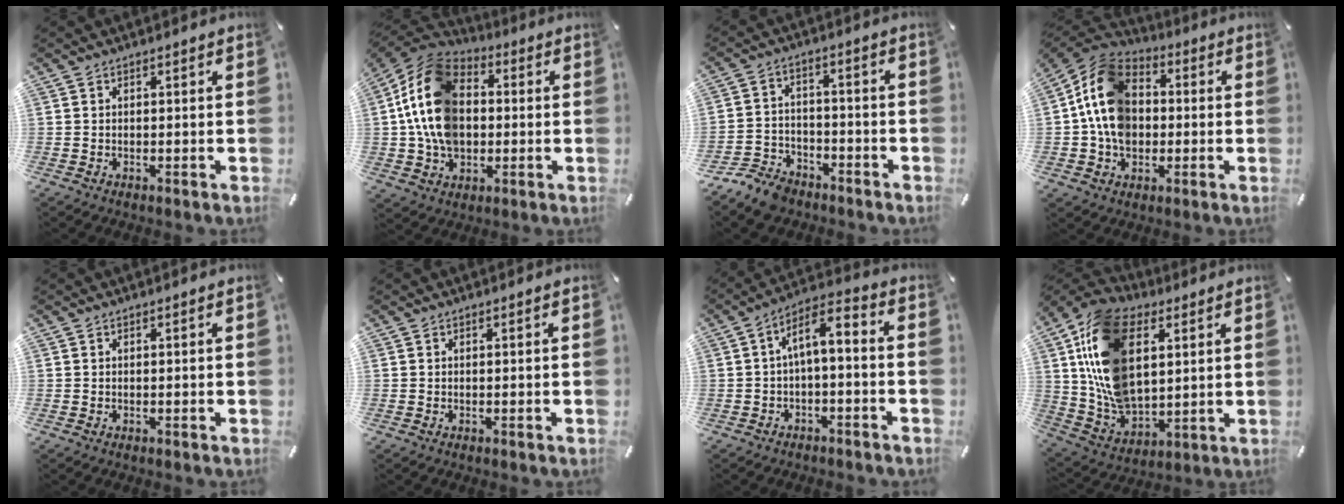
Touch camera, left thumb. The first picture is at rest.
{"total": 17.2, "force": [-0.3, 13.2, 11.0], "torque": [-0.255, 0.016, -0.006]}
{"total": 9.1, "force": [-7.3, 4.6, 2.9], "torque": [-0.052, 0.042, -0.136]}
{"total": 14.3, "force": [-0.9, 11.7, 8.2], "torque": [-0.193, 0.017, -0.018]}
{"total": 0.0}
{"total": 0.0}
{"total": 5.9, "force": [-1.0, 2.6, 5.2], "torque": [-0.096, 0.004, -0.019]}
{"total": 20.6, "force": [6.3, 14.0, 13.8], "torque": [-0.321, -0.018, 0.113]}